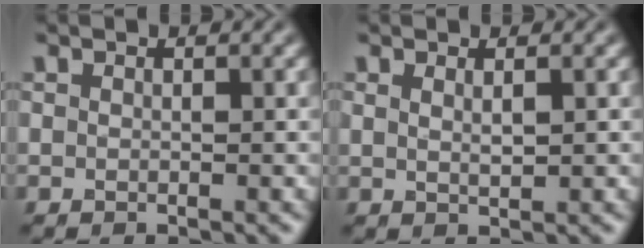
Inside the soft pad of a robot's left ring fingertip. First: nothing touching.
{"total": 1.2, "force": [0.7, 0.3, 0.9], "torque": [-0.017, -0.003, 0.014]}